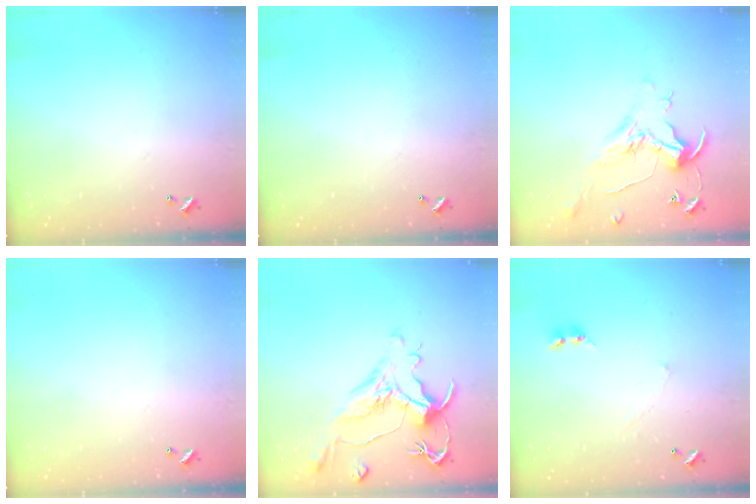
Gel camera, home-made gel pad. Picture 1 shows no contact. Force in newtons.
{"total": 0.0}
{"total": 0.8, "press": 0.0, "slide": 0.8}
{"total": 0.0}
{"total": 1.7, "press": 0.9, "slide": 1.4}
{"total": 1.7, "press": 1.6, "slide": 0.4}